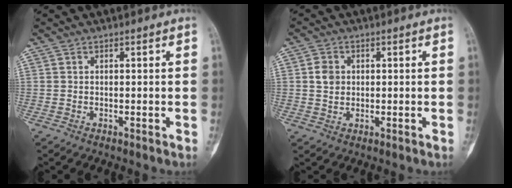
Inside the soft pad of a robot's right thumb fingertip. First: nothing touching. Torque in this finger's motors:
{"motor_torque": [-0.16, 0.48, 0.39, -0.01, -0.08]}